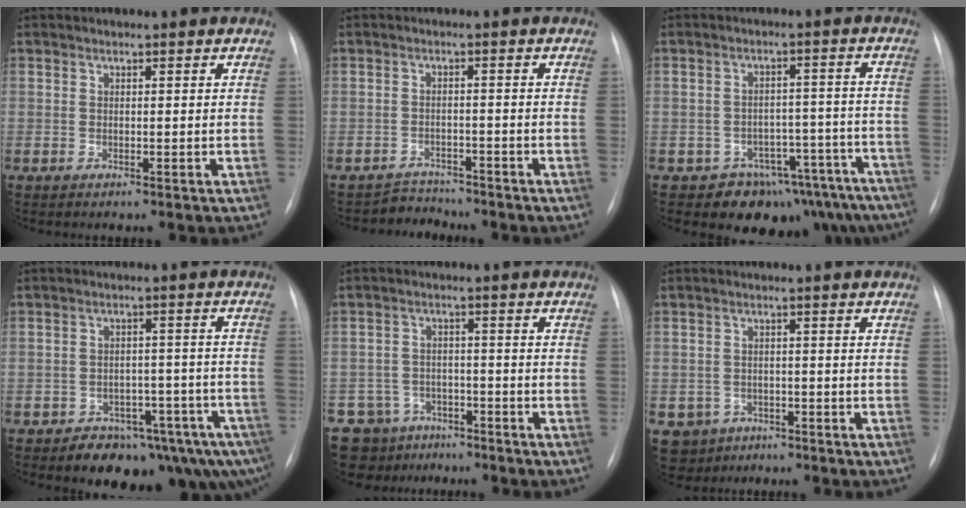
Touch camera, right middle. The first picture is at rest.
{"total": 3.3, "force": [-3.0, 0.6, -1.3], "torque": [0.025, -0.004, -0.047]}
{"total": 13.0, "force": [-10.8, 6.9, 2.2], "torque": [0.009, 0.058, -0.130]}
{"total": 12.5, "force": [-9.2, 5.0, 6.8], "torque": [-0.048, 0.033, -0.121]}
{"total": 8.5, "force": [-6.5, 5.5, 0.5], "torque": [-0.008, 0.023, -0.094]}
{"total": 5.1, "force": [-2.9, 4.2, 0.4], "torque": [-0.001, 0.008, -0.039]}